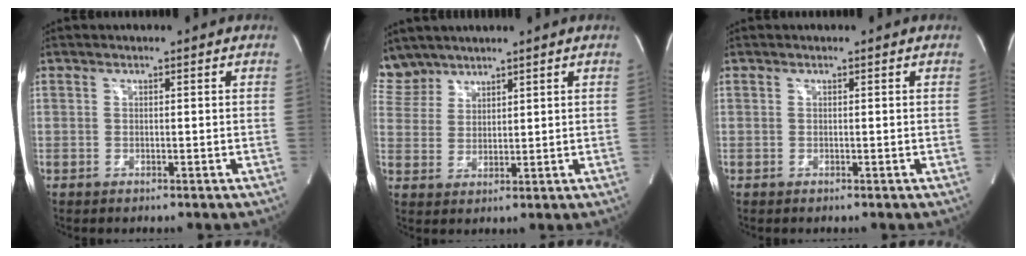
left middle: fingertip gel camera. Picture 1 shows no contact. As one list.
[{"total": 5.5, "force": [5.0, 2.1, -0.3], "torque": [0.003, 0.009, 0.113]}, {"total": 0.0}]